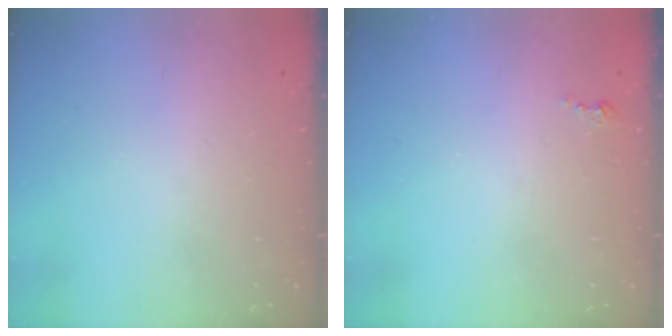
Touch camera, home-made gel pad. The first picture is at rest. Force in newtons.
{"total": 2.3, "press": 2.3, "slide": 0.3}